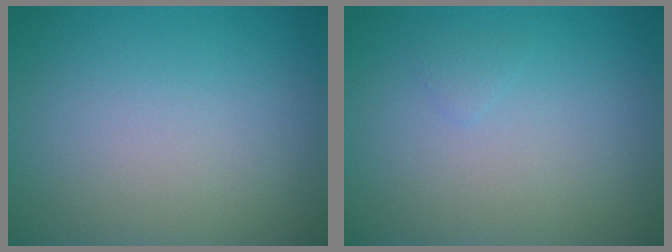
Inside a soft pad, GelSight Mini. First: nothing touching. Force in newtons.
{"total": 0.5, "press": 0.5, "slide": 0.1}